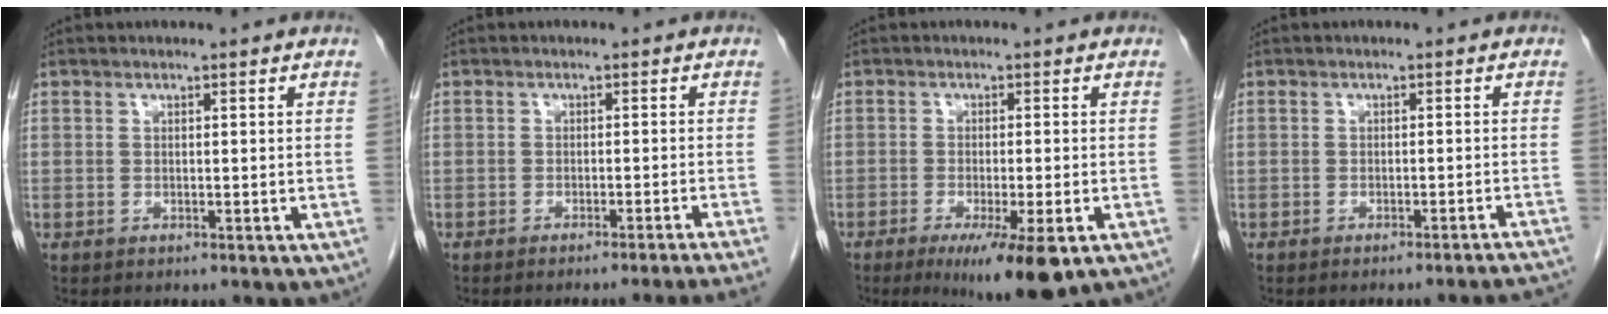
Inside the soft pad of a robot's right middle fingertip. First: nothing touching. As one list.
[{"total": 7.5, "force": [-6.4, -2.5, 3.0], "torque": [-0.005, -0.011, -0.082]}, {"total": 9.4, "force": [-5.3, 1.0, 7.7], "torque": [-0.116, -0.026, -0.078]}, {"total": 7.7, "force": [-7.3, -1.7, 1.7], "torque": [0.002, -0.008, -0.083]}]